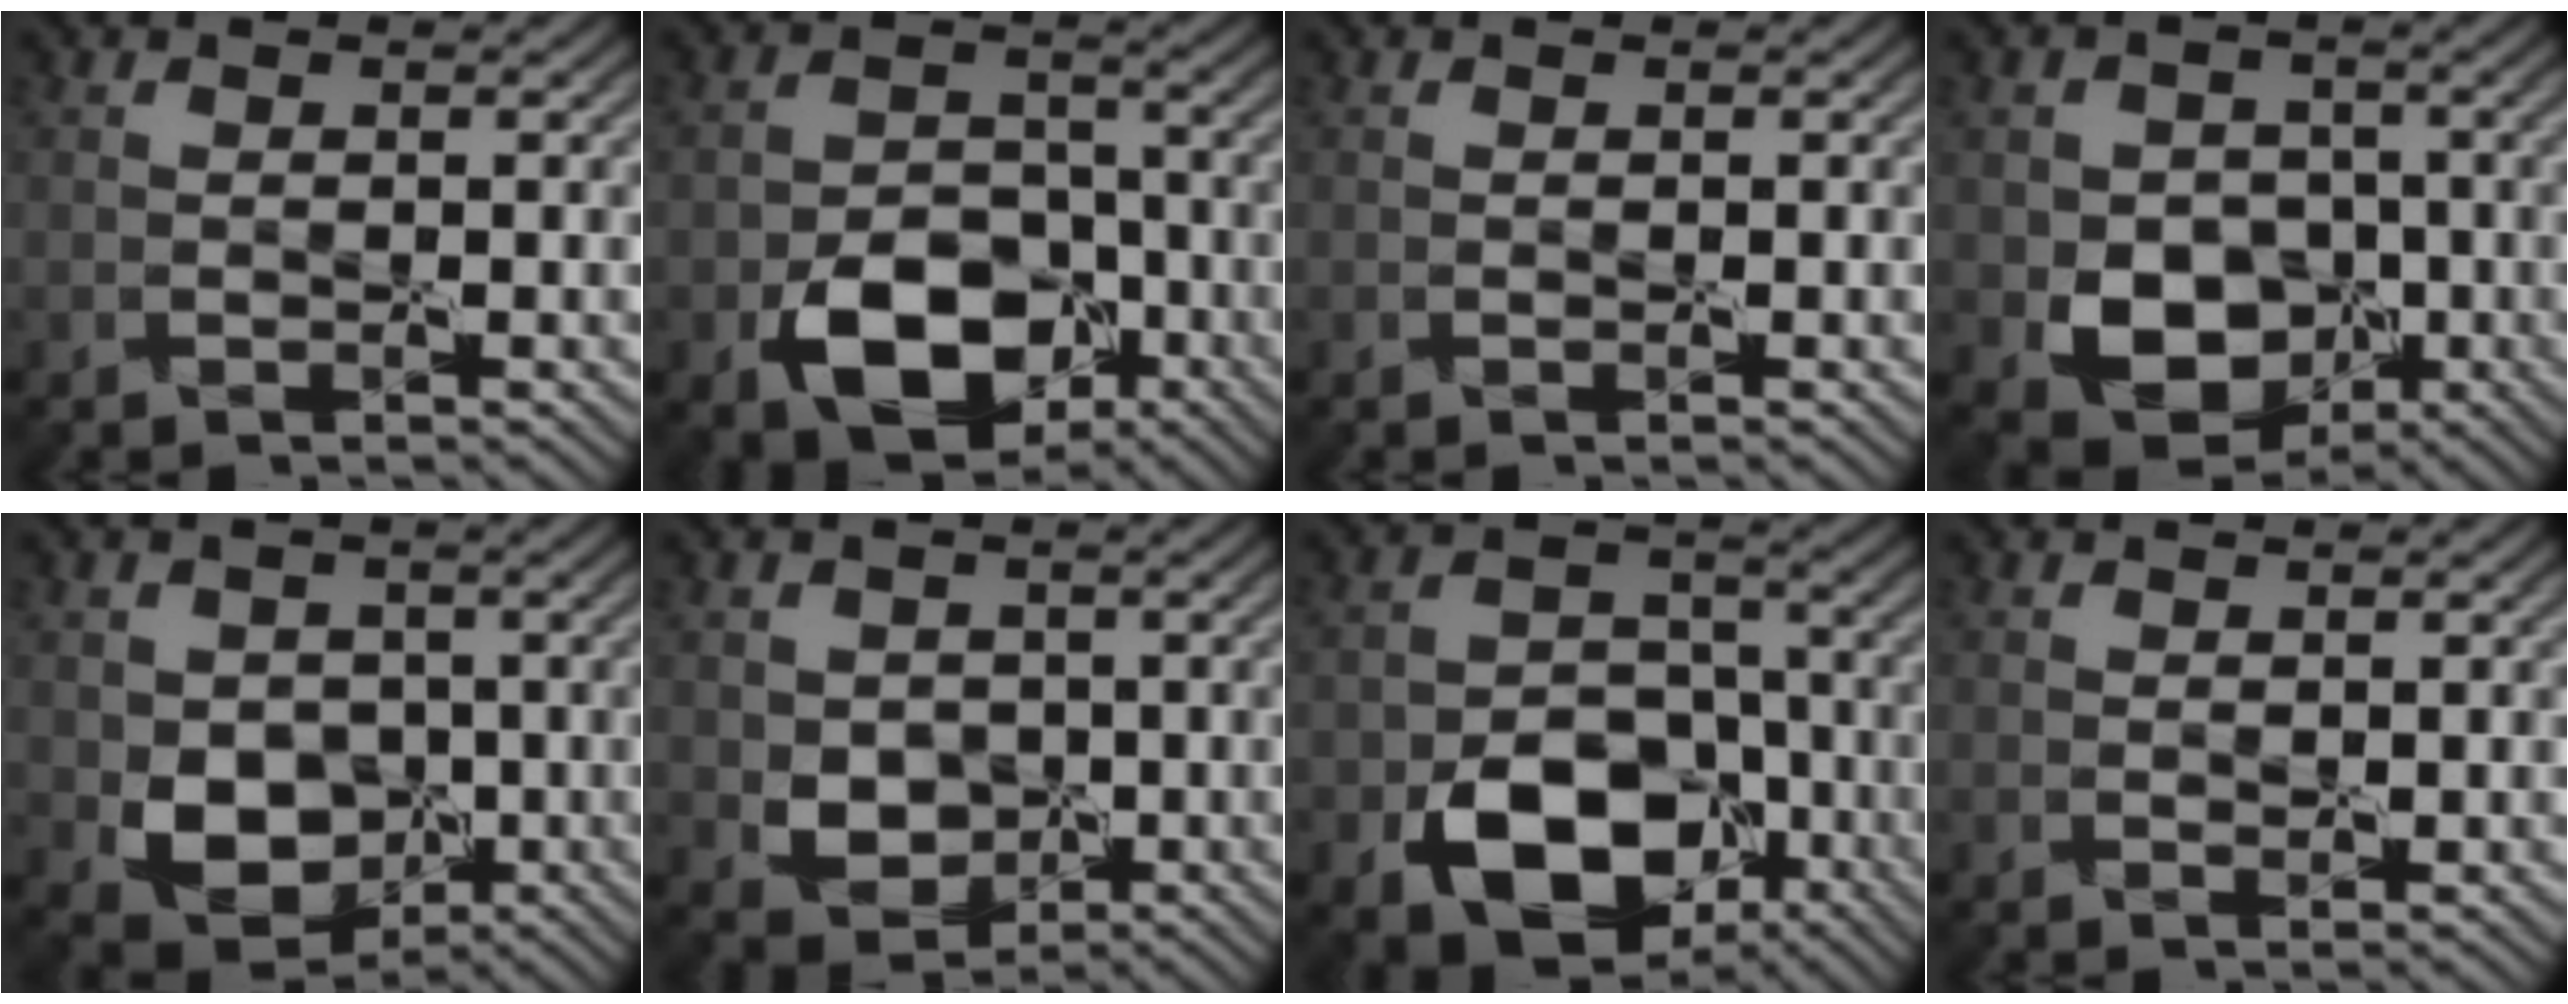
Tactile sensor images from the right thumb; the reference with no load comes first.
{"total": 8.4, "force": [-4.3, 5.6, 4.6], "torque": [-0.082, -0.008, -0.074]}
{"total": 0.0}
{"total": 6.7, "force": [-2.0, 5.6, 3.0], "torque": [-0.055, -0.014, -0.040]}
{"total": 5.6, "force": [-0.8, 4.8, 2.6], "torque": [-0.052, -0.014, -0.016]}
{"total": 3.4, "force": [0.1, 3.2, 1.2], "torque": [-0.027, -0.006, -0.003]}
{"total": 10.8, "force": [-5.6, 7.3, 5.7], "torque": [-0.102, -0.017, -0.099]}
{"total": 0.5, "force": [0.4, 0.2, 0.3], "torque": [-0.003, 0.001, 0.010]}